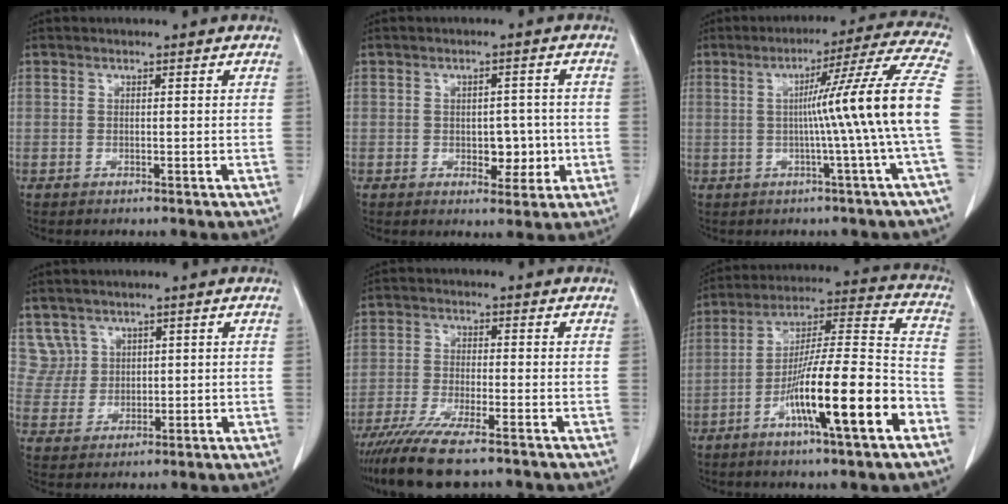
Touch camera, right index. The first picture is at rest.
{"total": 4.5, "force": [-0.8, 2.8, 3.5], "torque": [-0.035, 0.004, -0.004]}
{"total": 14.5, "force": [-1.2, -3.0, 14.1], "torque": [-0.183, 0.010, -0.019]}
{"total": 4.1, "force": [2.4, 3.3, -0.6], "torque": [0.021, 0.008, 0.049]}
{"total": 10.7, "force": [-8.2, 1.1, 6.7], "torque": [-0.114, -0.026, -0.137]}
{"total": 18.4, "force": [-8.0, 1.0, 16.5], "torque": [-0.280, -0.010, -0.135]}